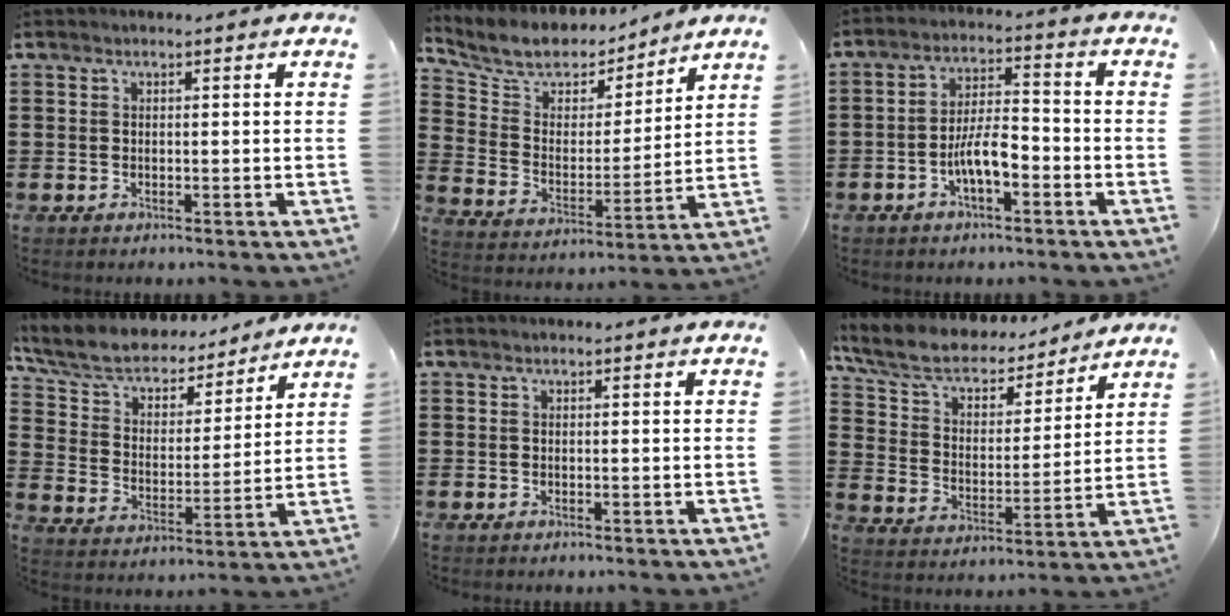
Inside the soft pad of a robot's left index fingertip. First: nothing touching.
{"total": 7.2, "force": [6.5, 3.0, 1.1], "torque": [-0.066, -0.042, 0.112]}
{"total": 6.3, "force": [-2.8, 2.2, 5.3], "torque": [-0.117, 0.007, -0.060]}
{"total": 6.8, "force": [6.1, 2.3, 2.0], "torque": [-0.069, -0.037, 0.104]}
{"total": 0.0}
{"total": 7.8, "force": [6.6, 2.8, 3.0], "torque": [-0.091, -0.038, 0.114]}